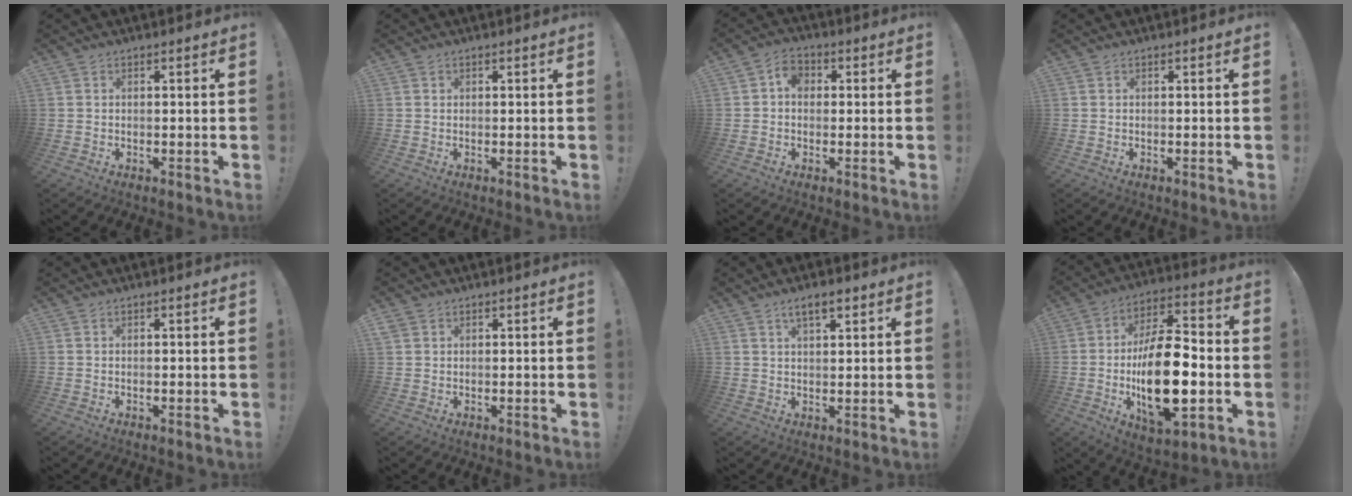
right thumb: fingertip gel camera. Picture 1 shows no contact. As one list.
[{"total": 0.5, "force": [0.3, 0.4, 0.0], "torque": [0.008, -0.002, 0.004]}, {"total": 4.9, "force": [0.3, 3.9, 2.9], "torque": [-0.042, 0.007, 0.005]}, {"total": 0.0}, {"total": 0.0}, {"total": 1.6, "force": [1.1, 1.1, 0.5], "torque": [-0.002, -0.004, 0.020]}, {"total": 5.2, "force": [3.2, 1.9, 3.7], "torque": [-0.057, -0.010, 0.054]}, {"total": 23.2, "force": [-3.9, 11.1, 20.0], "torque": [-0.344, 0.011, -0.059]}]